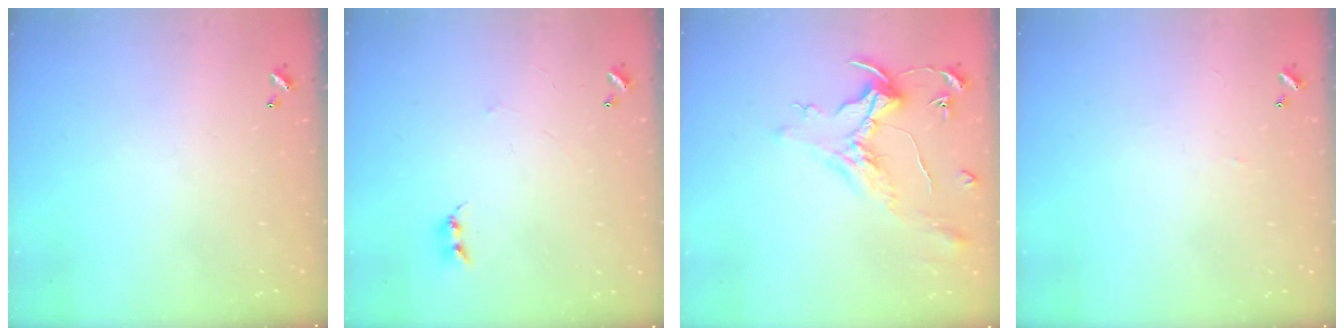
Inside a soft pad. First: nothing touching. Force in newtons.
{"total": 2.4, "press": 2.4, "slide": 0.4}
{"total": 1.6, "press": 1.4, "slide": 0.7}
{"total": 0.5, "press": 0.3, "slide": 0.4}